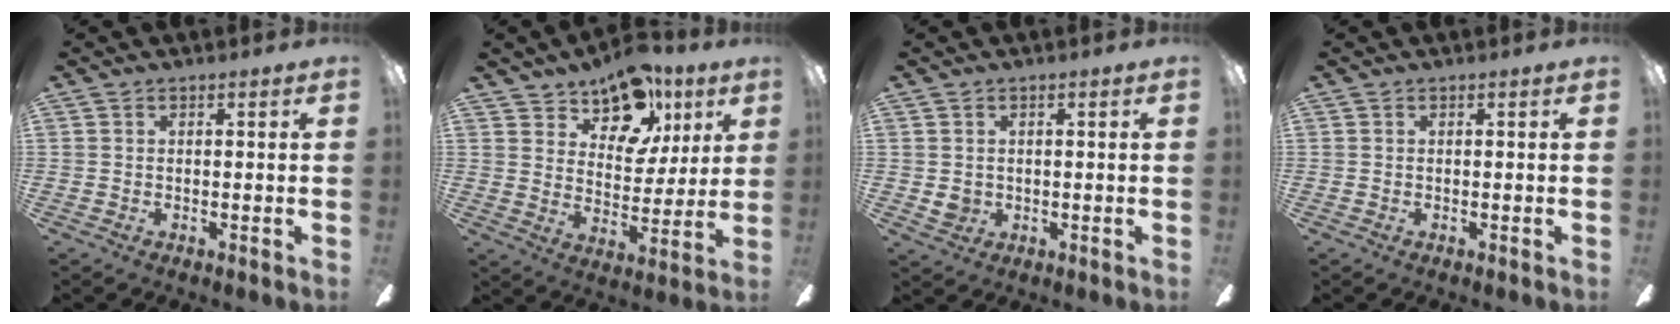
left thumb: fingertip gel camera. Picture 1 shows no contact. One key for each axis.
{"total": 15.5, "fx": 10.0, "fy": 9.0, "fz": 7.6, "tx": -0.112, "ty": -0.051, "tz": 0.181}
{"total": 2.9, "fx": 0.3, "fy": 2.6, "fz": 1.1, "tx": -0.007, "ty": -0.002, "tz": 0.003}
{"total": 0.0}